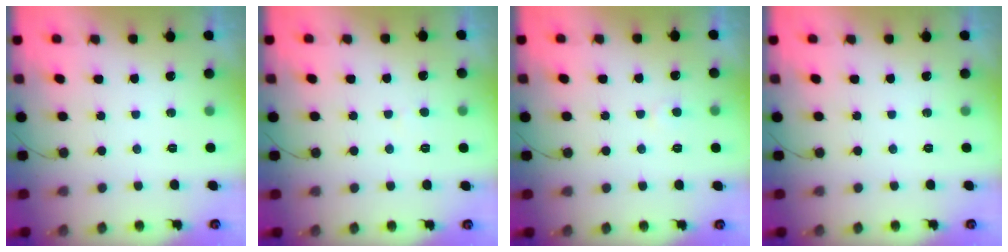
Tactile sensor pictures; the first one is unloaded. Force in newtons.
{"total": 2.4, "press": 2.4, "slide": 0.2}
{"total": 3.2, "press": 3.2, "slide": 0.4}
{"total": 0.0}